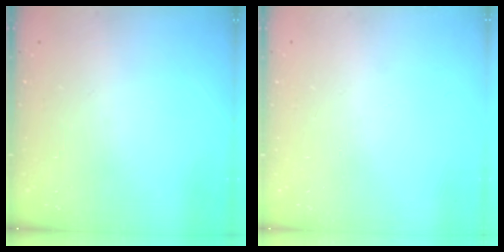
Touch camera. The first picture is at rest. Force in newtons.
{"total": 0.0}